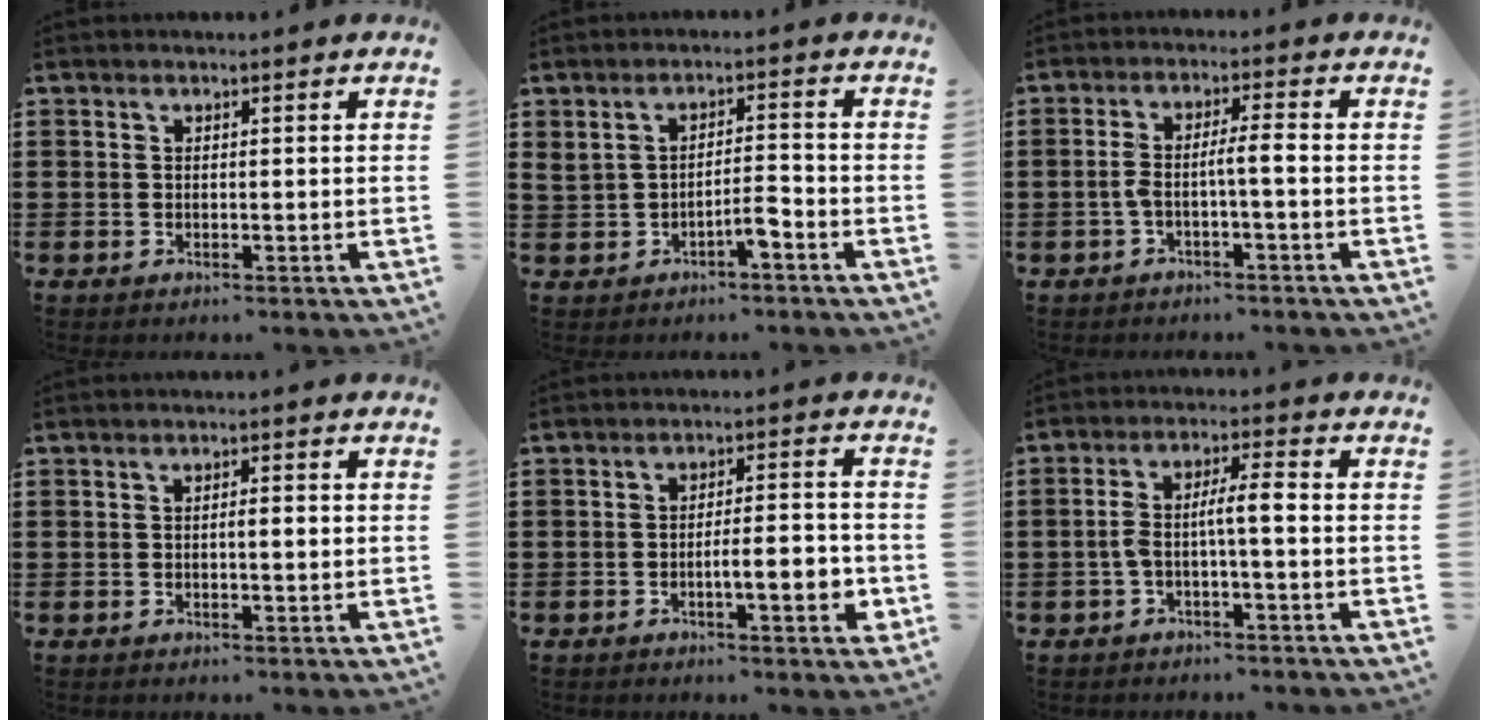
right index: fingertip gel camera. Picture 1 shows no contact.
{"total": 3.7, "force": [-1.9, 0.9, 3.1], "torque": [-0.055, 0.005, -0.038]}
{"total": 4.0, "force": [-1.3, 0.1, 3.8], "torque": [-0.078, -0.003, -0.030]}
{"total": 1.6, "force": [-0.1, 0.3, 1.5], "torque": [-0.027, 0.000, -0.002]}
{"total": 6.3, "force": [-2.1, 1.3, 5.8], "torque": [-0.087, -0.003, -0.037]}
{"total": 5.0, "force": [-0.9, 0.8, 4.8], "torque": [-0.097, 0.004, -0.023]}